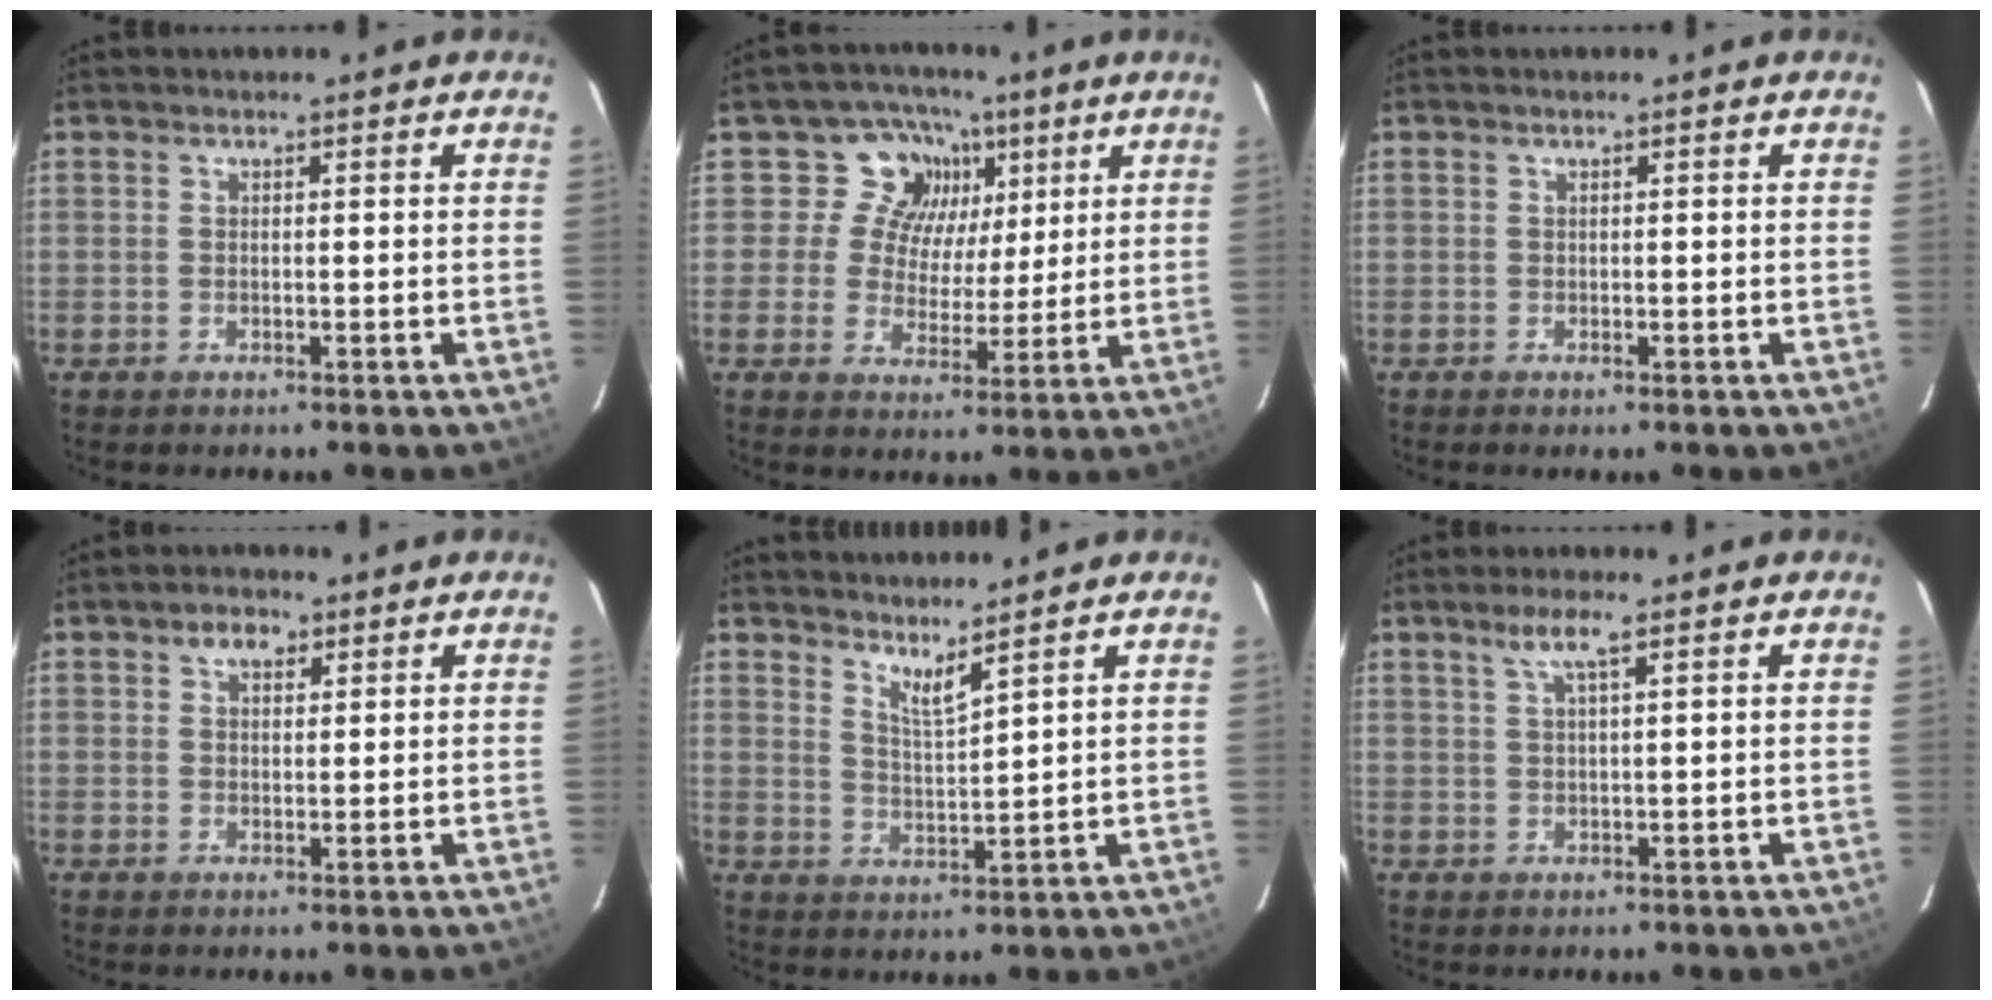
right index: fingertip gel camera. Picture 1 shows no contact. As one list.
[{"total": 9.1, "force": [4.0, 8.0, 1.9], "torque": [-0.027, -0.004, 0.056]}, {"total": 0.0}, {"total": 3.3, "force": [1.7, 2.2, 1.8], "torque": [-0.025, 0.011, 0.029]}, {"total": 4.2, "force": [3.7, -0.2, 2.1], "torque": [-0.040, -0.012, 0.064]}, {"total": 3.6, "force": [2.2, 0.2, 2.9], "torque": [-0.056, 0.007, 0.041]}]